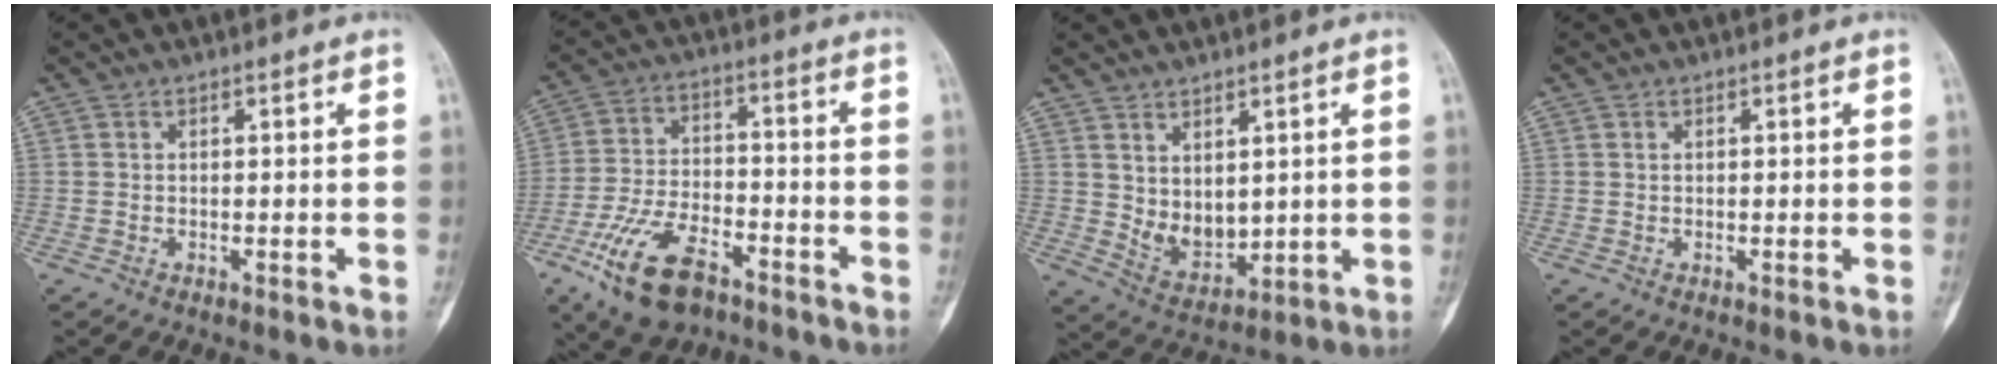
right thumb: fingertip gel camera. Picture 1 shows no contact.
{"total": 14.6, "force": [-8.5, 7.1, 9.5], "torque": [-0.178, 0.038, -0.151]}
{"total": 6.6, "force": [2.0, 4.2, 4.7], "torque": [-0.055, -0.031, 0.057]}
{"total": 0.0}